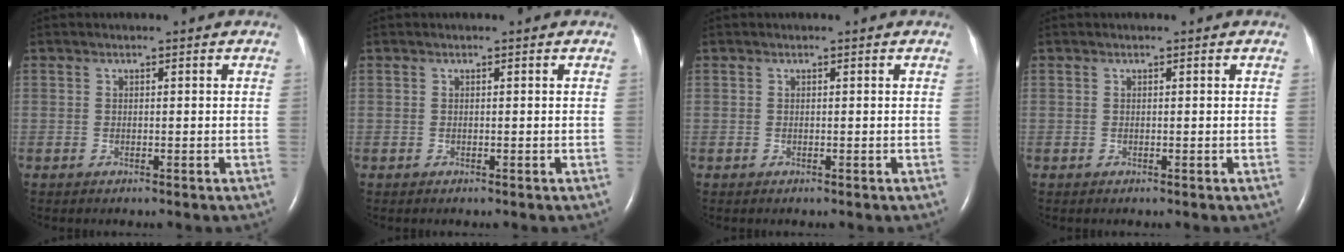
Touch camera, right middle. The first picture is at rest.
{"total": 0.0}
{"total": 0.0}
{"total": 0.0}